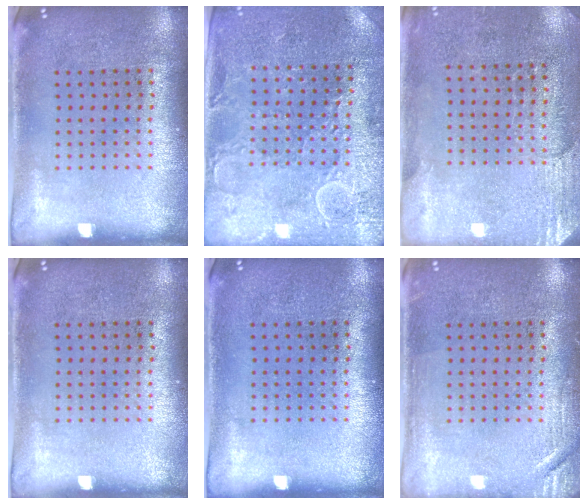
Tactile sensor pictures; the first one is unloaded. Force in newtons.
{"total": 2.9, "press": 2.8, "slide": 0.4}
{"total": 2.6, "press": 2.3, "slide": 1.2}
{"total": 0.0}
{"total": 0.0}
{"total": 1.8, "press": 1.8, "slide": 0.3}